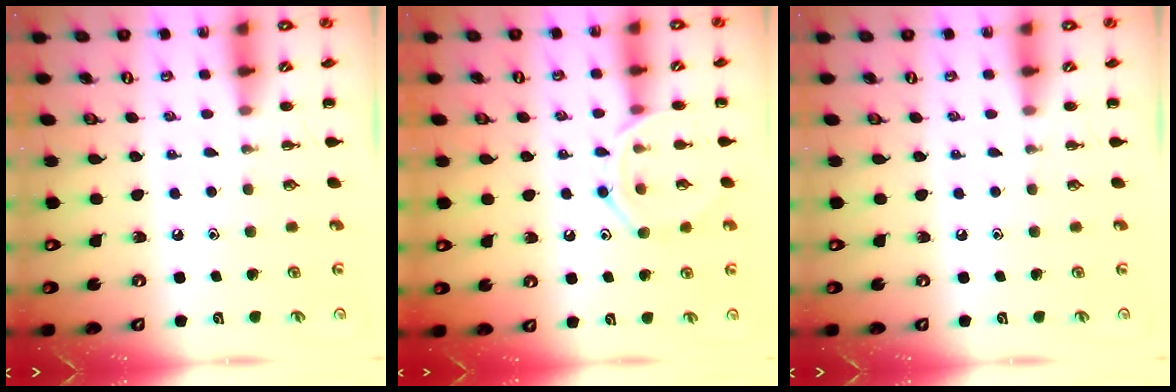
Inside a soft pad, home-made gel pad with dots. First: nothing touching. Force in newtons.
{"total": 10.4, "press": 10.4, "slide": 0.6}
{"total": 0.0}